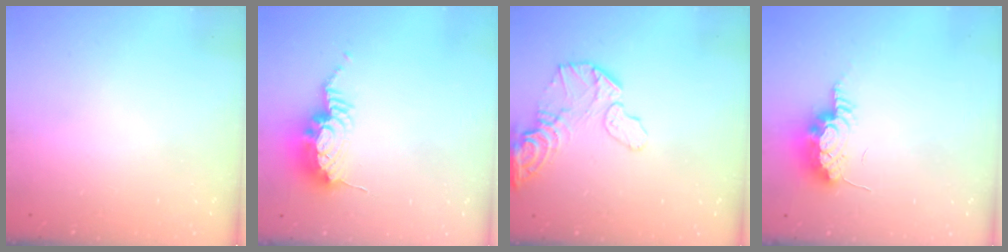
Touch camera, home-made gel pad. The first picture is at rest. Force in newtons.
{"total": 10.9, "press": 10.8, "slide": 0.9}
{"total": 11.4, "press": 11.3, "slide": 1.0}
{"total": 8.7, "press": 8.5, "slide": 1.7}